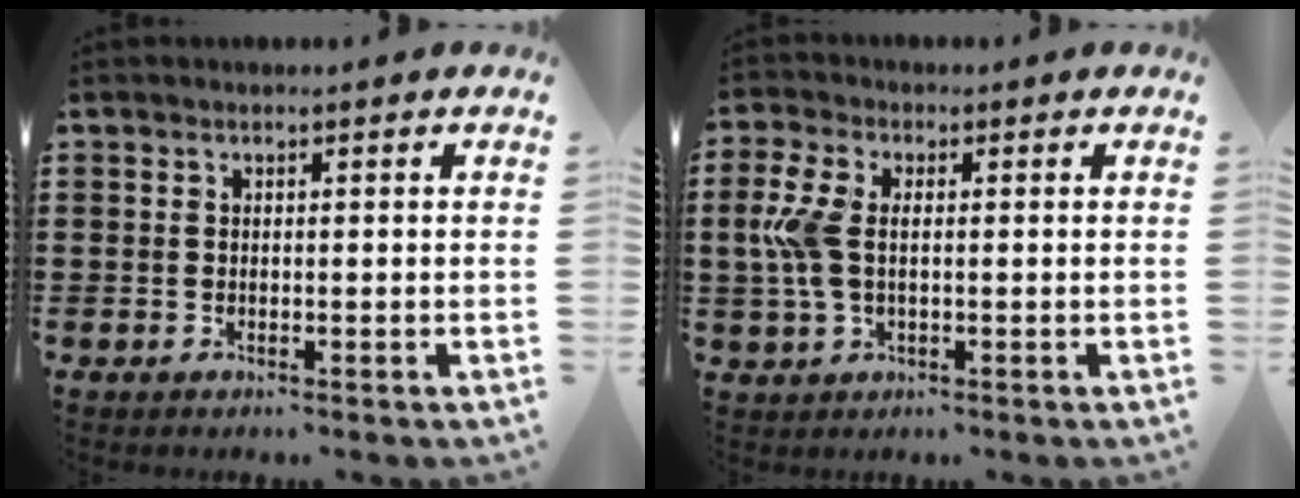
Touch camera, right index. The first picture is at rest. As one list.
[{"total": 6.5, "force": [0.2, 3.6, 5.4], "torque": [-0.149, -0.004, -0.009]}]